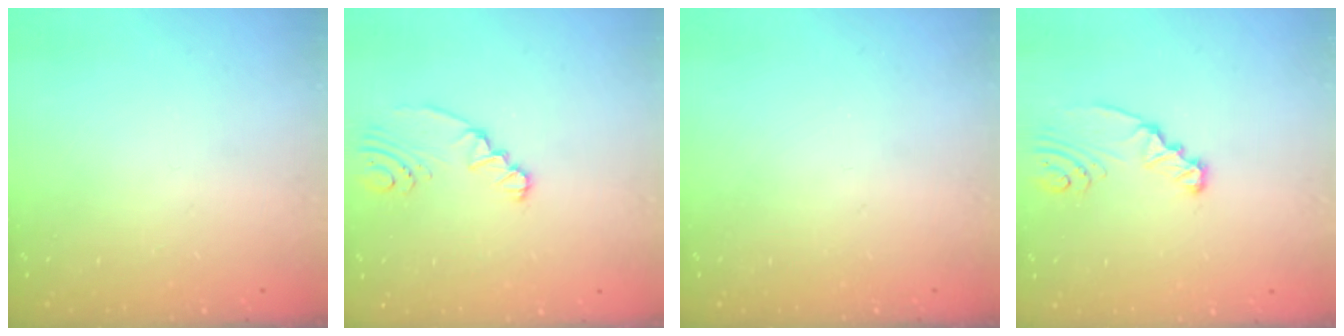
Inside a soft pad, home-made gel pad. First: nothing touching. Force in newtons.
{"total": 2.9, "press": 2.7, "slide": 1.2}
{"total": 0.0}
{"total": 2.7, "press": 2.6, "slide": 0.3}